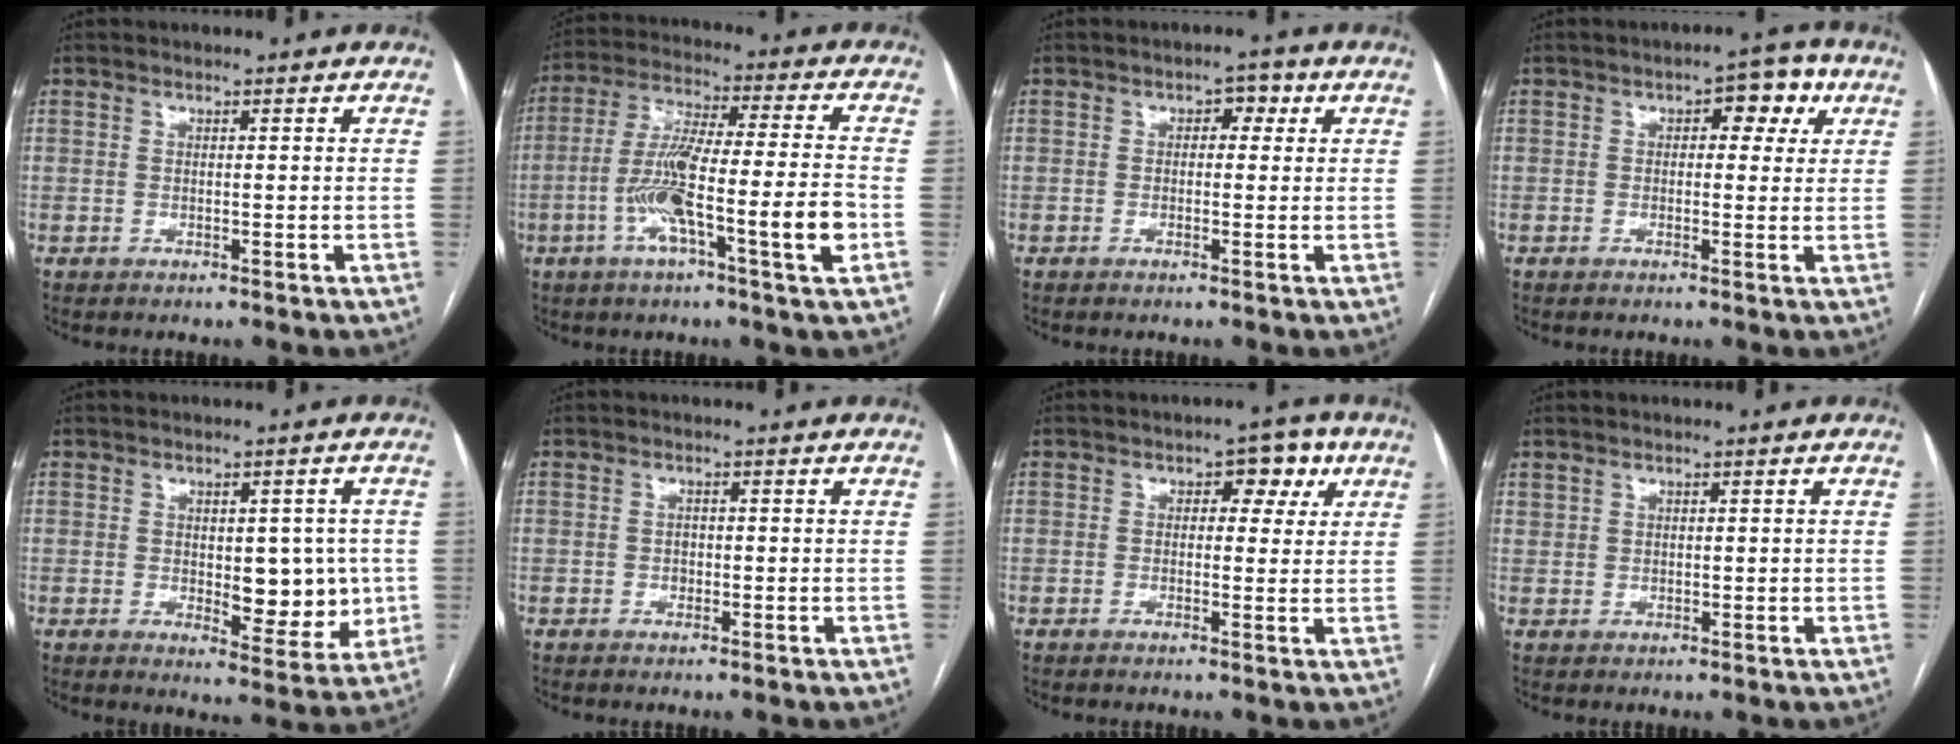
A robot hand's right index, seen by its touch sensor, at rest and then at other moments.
{"total": 14.7, "force": [-4.5, 0.6, 14.0], "torque": [-0.256, 0.002, -0.083]}
{"total": 2.7, "force": [0.6, 1.5, 2.2], "torque": [-0.029, 0.019, 0.005]}
{"total": 5.5, "force": [1.9, 2.7, 4.4], "torque": [-0.053, 0.027, 0.019]}
{"total": 8.6, "force": [-0.2, 4.4, 7.4], "torque": [-0.076, 0.002, 0.009]}
{"total": 1.1, "force": [-0.2, 0.9, 0.6], "torque": [-0.007, 0.003, -0.003]}
{"total": 4.8, "force": [1.7, 2.7, 3.6], "torque": [-0.042, 0.023, 0.017]}
{"total": 1.2, "force": [0.8, 0.9, 0.3], "torque": [0.001, 0.001, 0.016]}